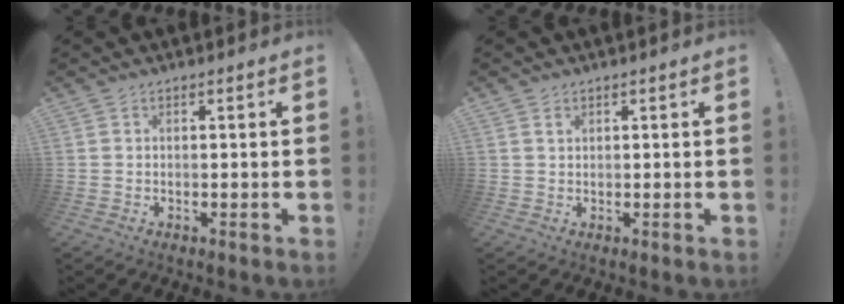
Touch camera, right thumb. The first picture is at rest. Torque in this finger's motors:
{"motor_torque": [-0.74, -0.95, -1.44, 0.16, -0.09]}